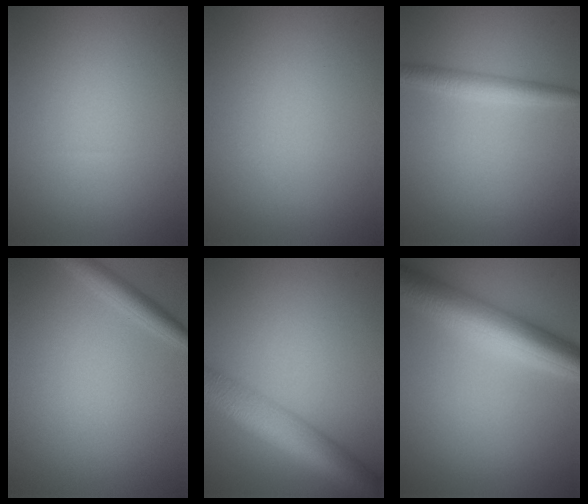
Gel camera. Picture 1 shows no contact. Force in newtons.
{"total": 0.0}
{"total": 2.5, "press": 2.5, "slide": 0.1}
{"total": 2.1, "press": 2.1, "slide": 0.1}
{"total": 7.7, "press": 7.7, "slide": 0.3}
{"total": 7.4, "press": 7.4, "slide": 0.2}